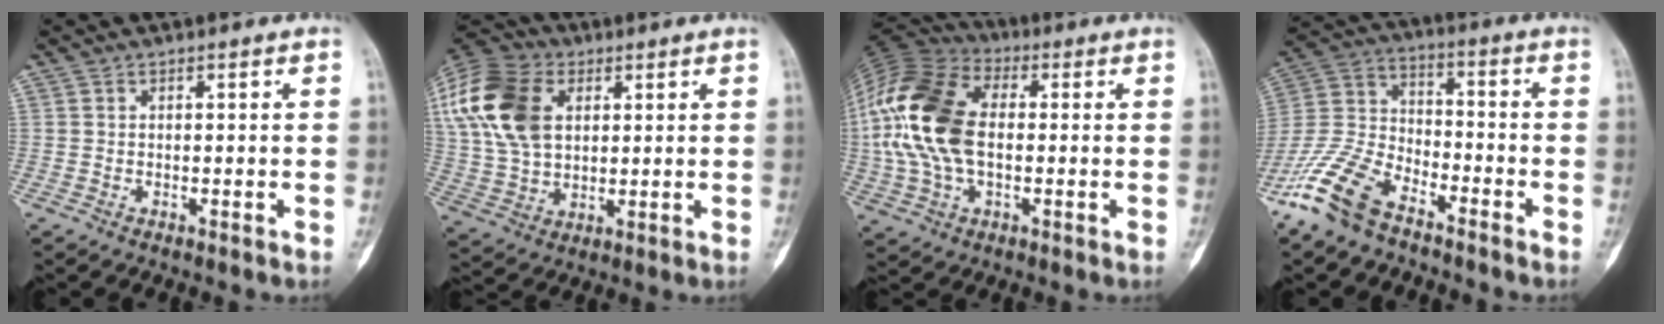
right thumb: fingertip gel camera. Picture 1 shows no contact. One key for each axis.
{"total": 21.7, "fx": 6.5, "fy": 14.9, "fz": 14.3, "tx": -0.309, "ty": 0.019, "tz": 0.120}
{"total": 19.3, "fx": 0.5, "fy": 12.2, "fz": 15.0, "tx": -0.314, "ty": 0.022, "tz": 0.006}
{"total": 14.5, "fx": -10.1, "fy": 6.6, "fz": 8.0, "tx": -0.169, "ty": 0.047, "tz": -0.207}